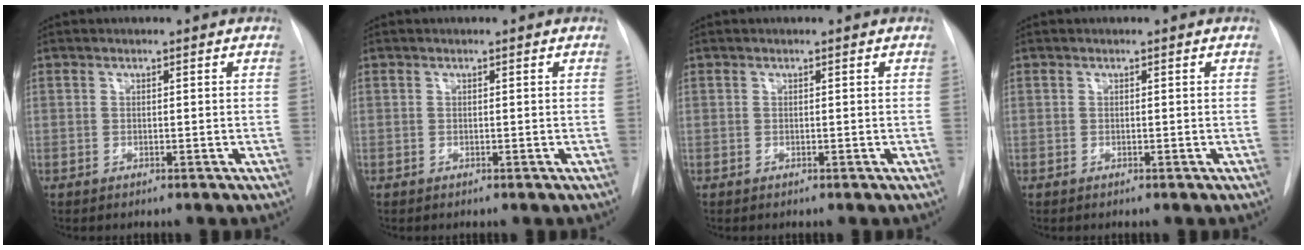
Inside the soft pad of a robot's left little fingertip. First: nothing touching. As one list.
[{"total": 0.0}, {"total": 0.0}, {"total": 0.0}]